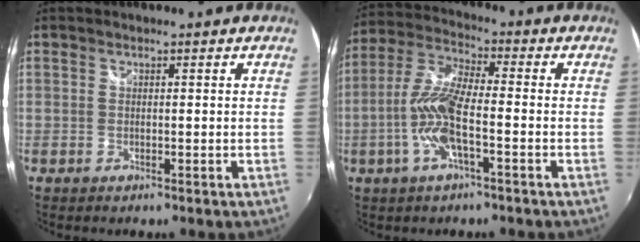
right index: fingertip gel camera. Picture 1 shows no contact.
{"total": 10.6, "force": [-3.4, 2.4, 9.7], "torque": [-0.212, 0.000, -0.065]}